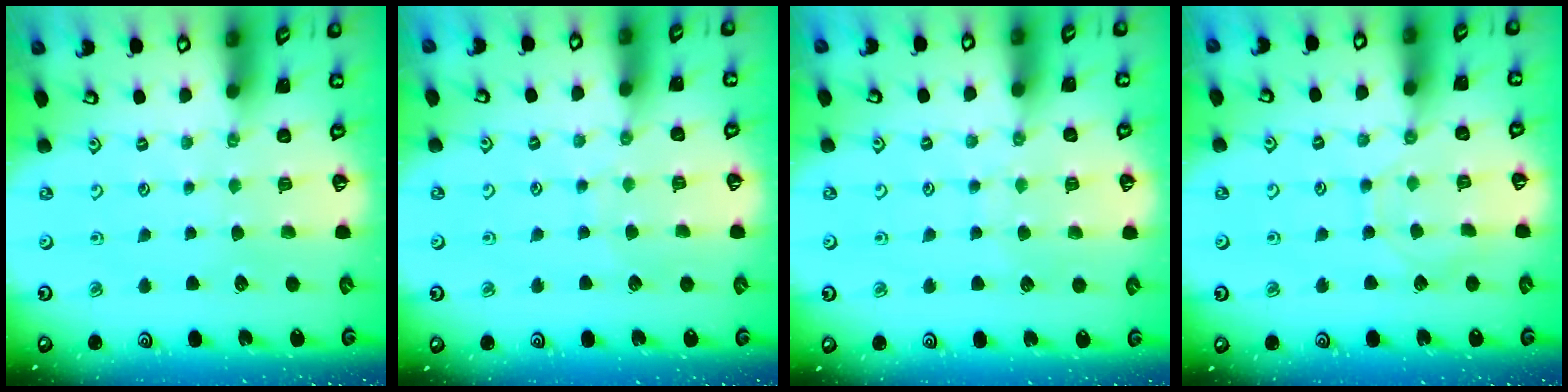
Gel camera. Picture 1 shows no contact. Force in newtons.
{"total": 4.8, "press": 4.7, "slide": 0.6}
{"total": 5.9, "press": 5.9, "slide": 0.6}
{"total": 7.6, "press": 7.5, "slide": 0.9}